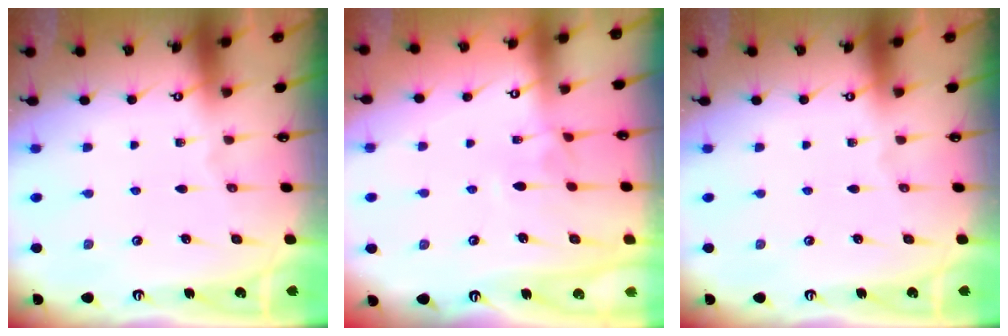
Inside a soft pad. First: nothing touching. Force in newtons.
{"total": 2.0, "press": 2.0, "slide": 0.5}
{"total": 0.0}